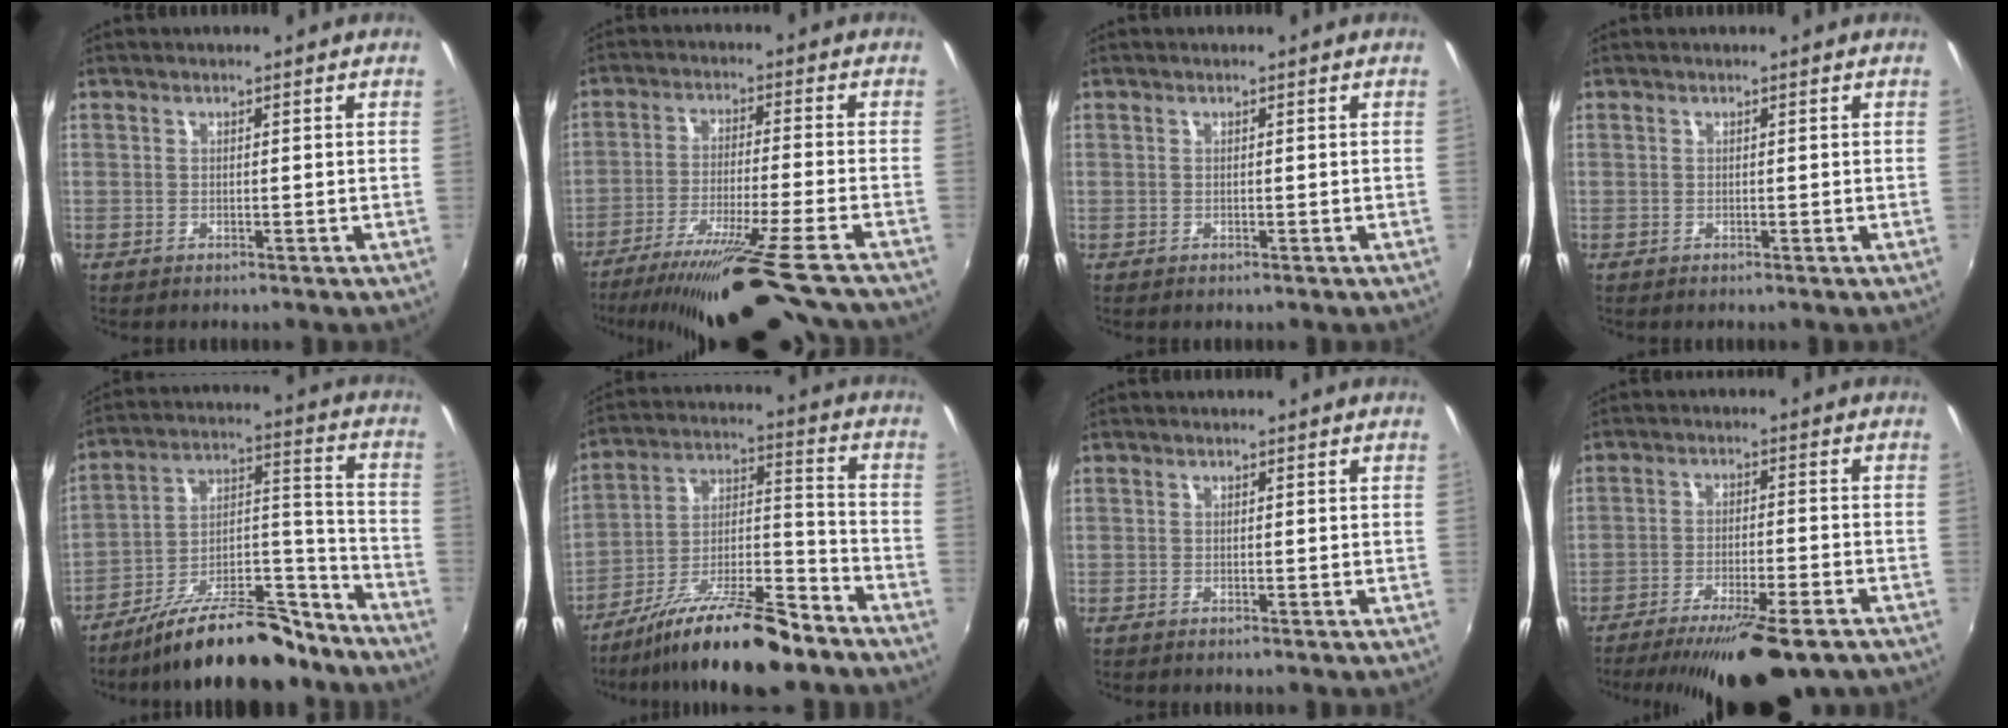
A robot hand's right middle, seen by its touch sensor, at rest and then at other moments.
{"total": 17.5, "force": [-15.0, -1.7, 8.7], "torque": [-0.162, -0.049, -0.240]}
{"total": 0.0}
{"total": 0.0}
{"total": 21.2, "force": [-16.8, 6.3, 11.3], "torque": [-0.184, 0.021, -0.250]}
{"total": 17.3, "force": [-12.7, 3.6, 11.2], "torque": [-0.199, -0.001, -0.210]}
{"total": 0.5, "force": [-0.4, 0.0, 0.3], "torque": [-0.005, -0.002, -0.010]}
{"total": 16.1, "force": [-12.4, 3.1, 9.8], "torque": [-0.177, -0.032, -0.183]}